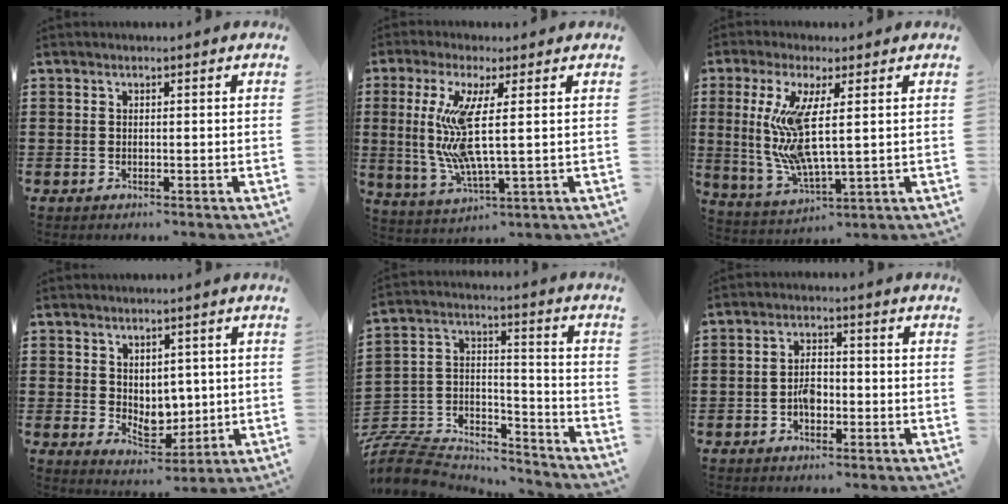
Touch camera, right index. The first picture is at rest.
{"total": 10.4, "force": [1.7, 1.6, 10.1], "torque": [-0.225, -0.023, 0.023]}
{"total": 10.5, "force": [2.1, 2.7, 9.9], "torque": [-0.224, -0.020, 0.034]}
{"total": 5.1, "force": [1.9, 3.9, 2.7], "torque": [-0.038, -0.007, 0.035]}
{"total": 9.0, "force": [-8.3, 2.7, 1.8], "torque": [-0.048, 0.012, -0.168]}
{"total": 3.3, "force": [-1.0, 1.8, 2.6], "torque": [-0.057, 0.003, -0.022]}